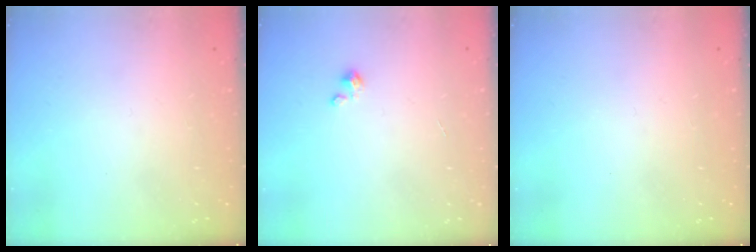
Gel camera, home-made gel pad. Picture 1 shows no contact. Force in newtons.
{"total": 2.3, "press": 2.3, "slide": 0.2}
{"total": 0.0}